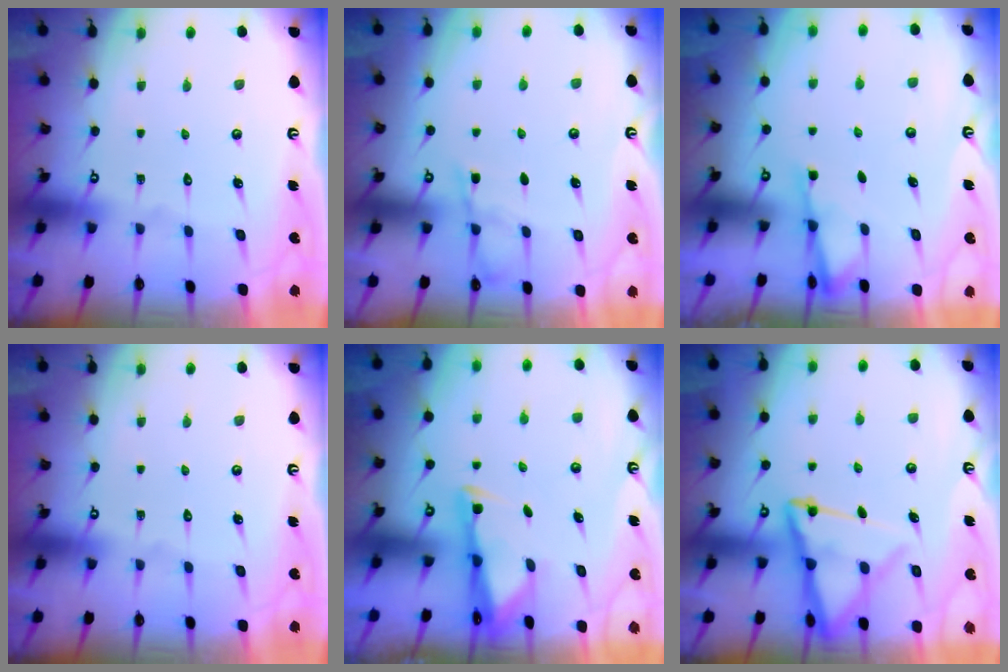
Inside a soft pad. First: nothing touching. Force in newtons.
{"total": 5.6, "press": 5.6, "slide": 0.6}
{"total": 2.4, "press": 2.4, "slide": 0.4}
{"total": 0.0}
{"total": 2.7, "press": 2.7, "slide": 0.4}
{"total": 9.9, "press": 9.9, "slide": 0.8}